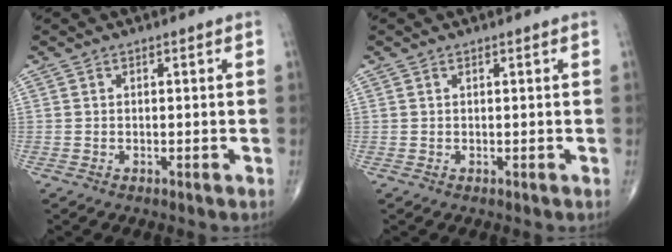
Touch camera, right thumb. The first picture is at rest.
{"total": 0.0}